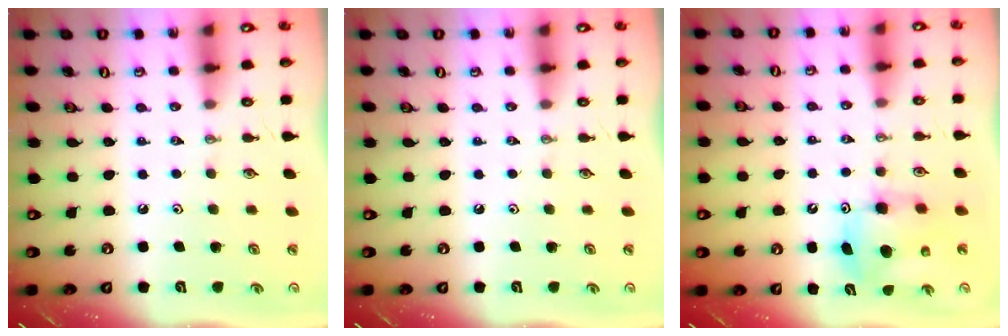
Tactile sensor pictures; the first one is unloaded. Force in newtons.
{"total": 0.0}
{"total": 8.0, "press": 8.0, "slide": 0.4}